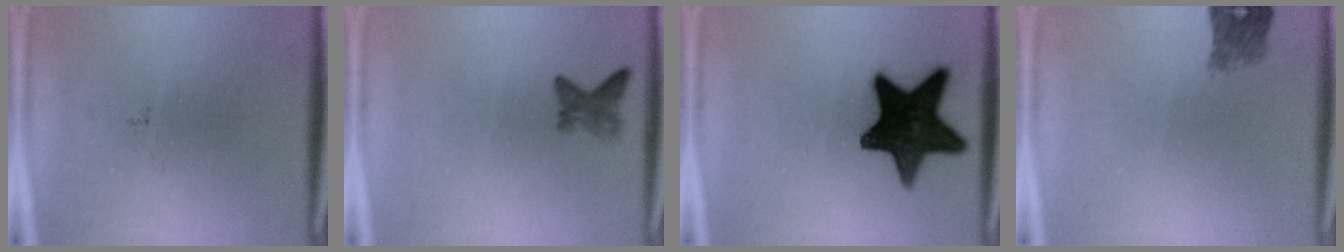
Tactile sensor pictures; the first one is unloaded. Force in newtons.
{"total": 2.0}
{"total": 15.9}
{"total": 2.7}